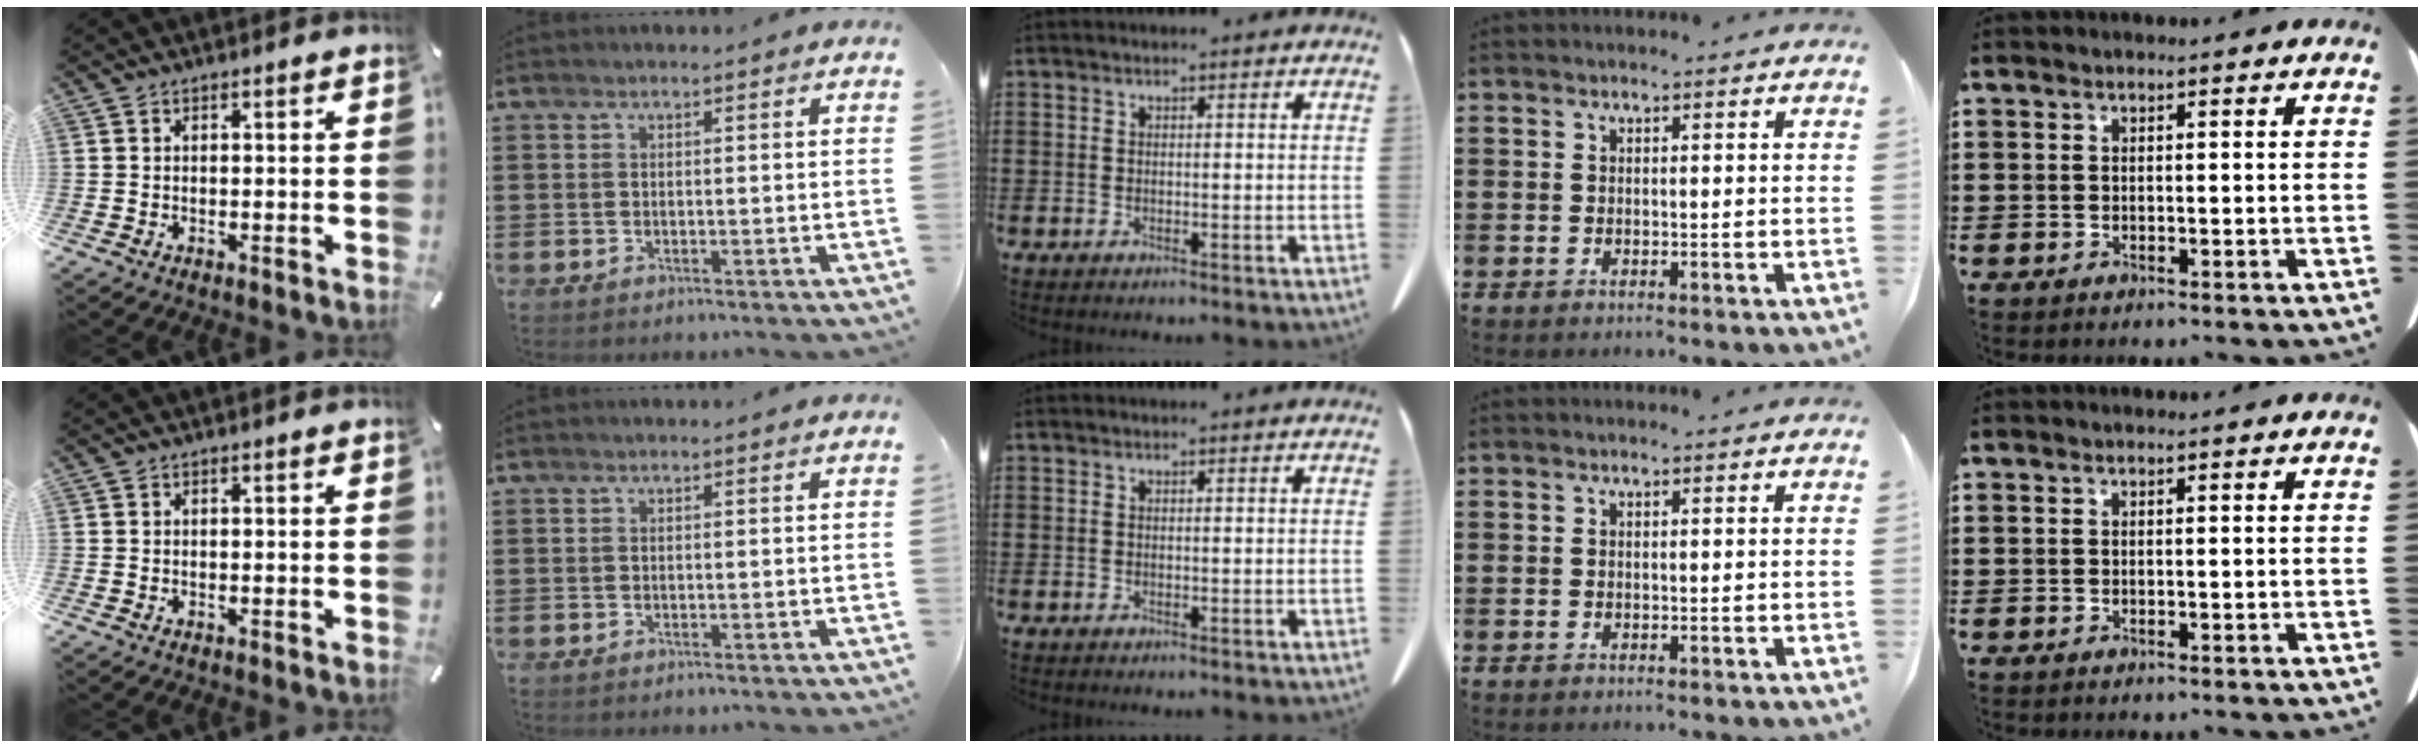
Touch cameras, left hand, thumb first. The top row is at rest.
{}